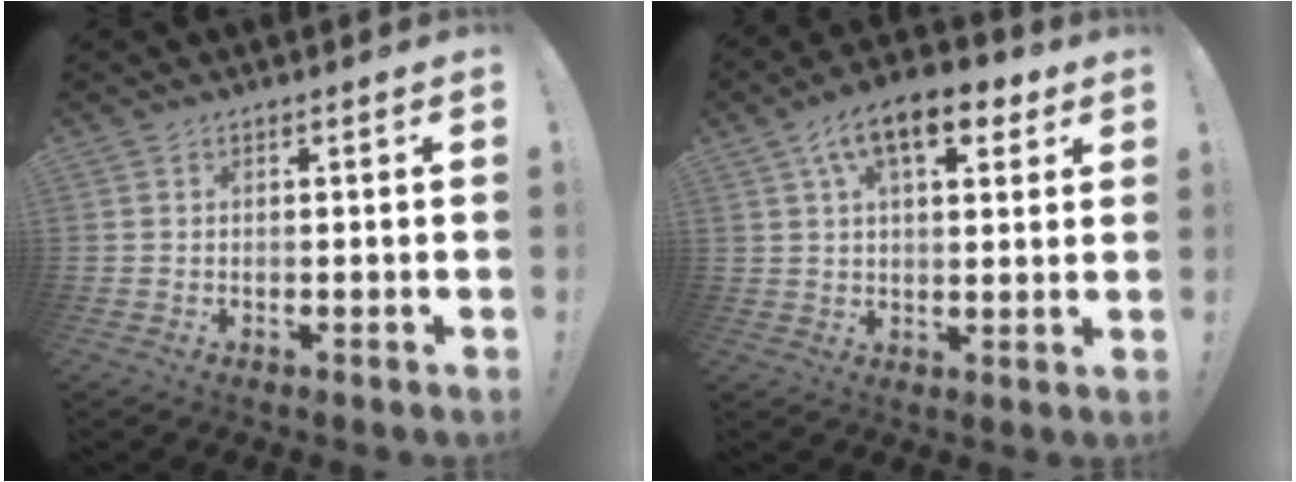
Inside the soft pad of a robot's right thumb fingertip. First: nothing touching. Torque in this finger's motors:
{"motor_torque": [0.70, 3.12, 0.63, -0.12, 0.04]}